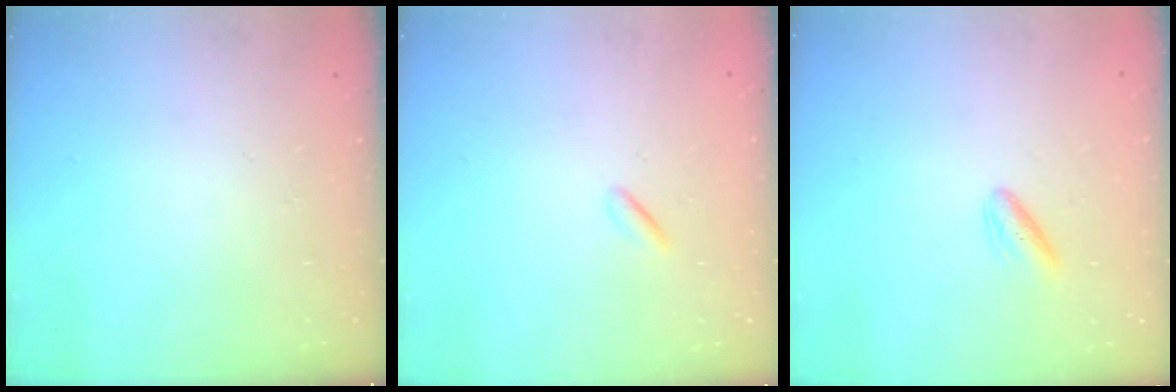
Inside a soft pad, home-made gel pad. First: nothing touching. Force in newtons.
{"total": 0.0}
{"total": 2.8, "press": 2.4, "slide": 1.4}